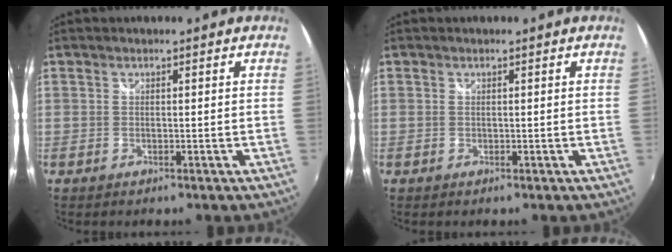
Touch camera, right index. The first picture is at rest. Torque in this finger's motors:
{"motor_torque": [0.15, 0.20, 0.04, 0.00]}